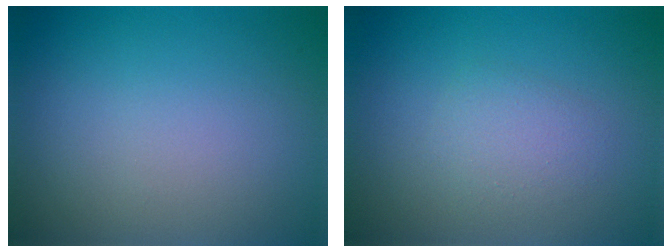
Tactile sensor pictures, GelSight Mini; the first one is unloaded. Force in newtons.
{"total": 1.9, "press": 1.9, "slide": 0.0}